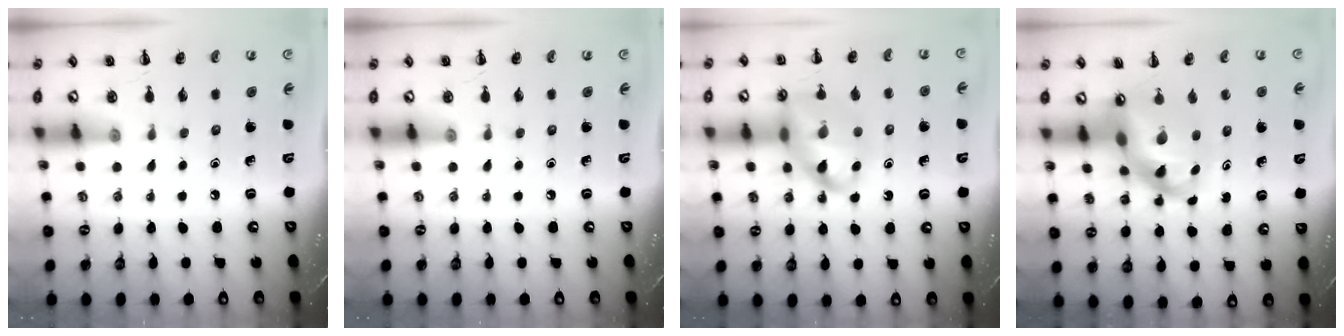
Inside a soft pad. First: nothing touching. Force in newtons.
{"total": 0.0}
{"total": 15.6, "press": 15.3, "slide": 3.1}
{"total": 8.2, "press": 7.8, "slide": 2.4}